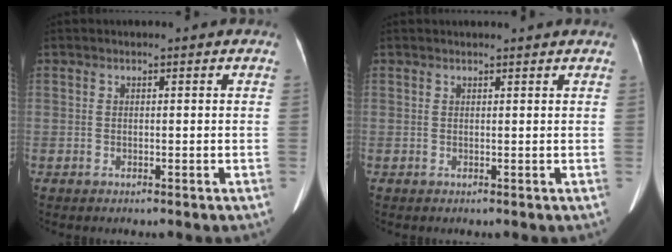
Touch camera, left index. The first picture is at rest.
{"total": 2.4, "force": [2.3, -0.2, 0.7], "torque": [-0.010, 0.013, 0.029]}